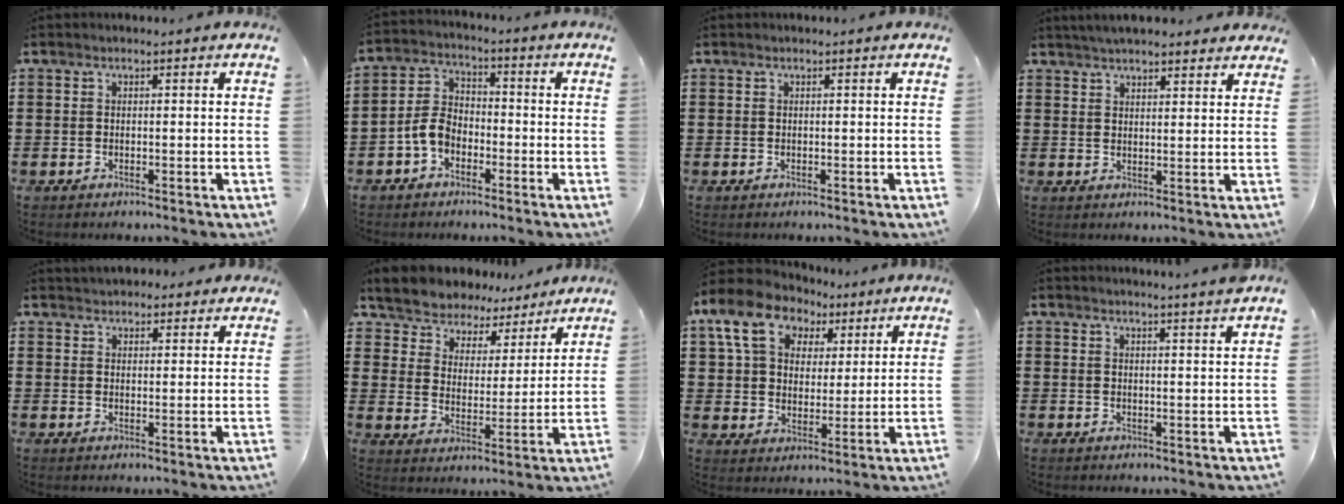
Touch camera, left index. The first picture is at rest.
{"total": 5.1, "force": [-2.9, 3.2, 2.8], "torque": [-0.080, 0.005, -0.064]}
{"total": 0.0}
{"total": 3.6, "force": [3.5, 0.4, 0.8], "torque": [-0.024, -0.004, 0.064]}
{"total": 2.6, "force": [2.4, 0.8, -0.3], "torque": [-0.002, -0.001, 0.047]}
{"total": 5.6, "force": [5.3, 1.5, -0.7], "torque": [-0.023, -0.041, 0.094]}
{"total": 10.6, "force": [5.8, 7.6, 4.5], "torque": [-0.111, 0.000, 0.110]}
{"total": 2.6, "force": [2.3, -0.8, 0.7], "torque": [-0.019, -0.008, 0.044]}